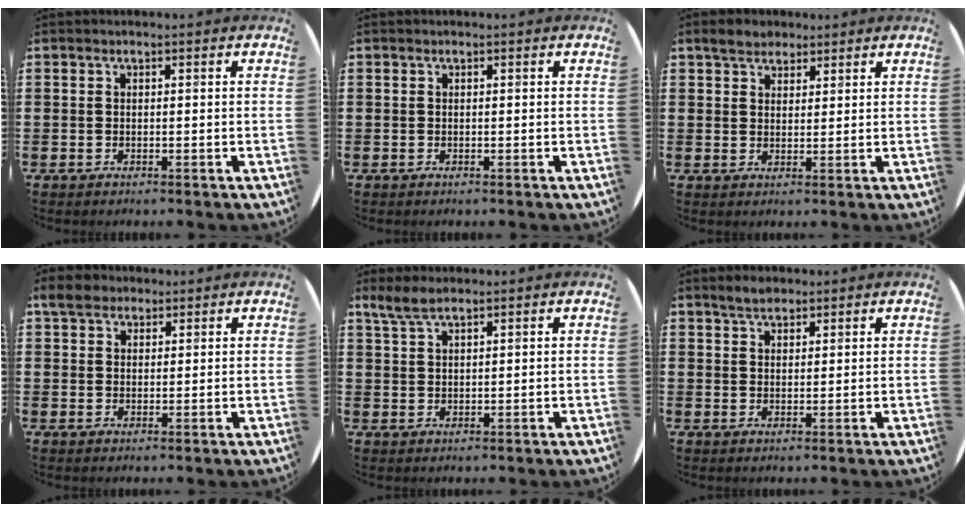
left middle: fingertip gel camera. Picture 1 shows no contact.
{"total": 0.0}
{"total": 3.2, "force": [2.7, 1.6, 0.7], "torque": [-0.011, 0.004, 0.051]}
{"total": 3.2, "force": [2.5, 1.8, 0.7], "torque": [-0.008, 0.004, 0.045]}
{"total": 3.8, "force": [2.9, 1.1, 2.2], "torque": [-0.049, 0.003, 0.054]}
{"total": 2.7, "force": [2.4, 1.1, 0.8], "torque": [-0.011, 0.001, 0.044]}